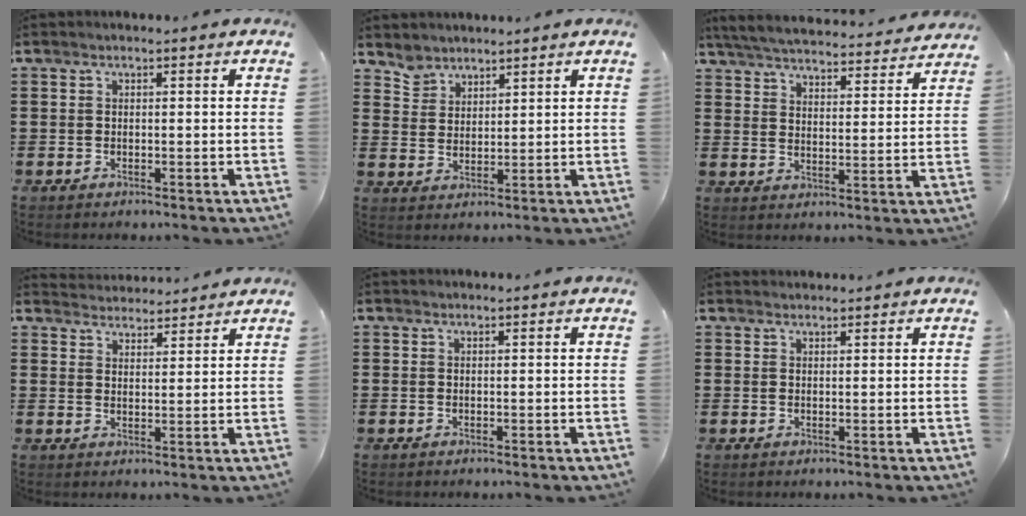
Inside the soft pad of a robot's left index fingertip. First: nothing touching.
{"total": 3.8, "force": [3.4, 1.6, -0.3], "torque": [-0.009, -0.003, 0.067]}
{"total": 5.2, "force": [5.1, -0.1, 0.9], "torque": [-0.042, -0.036, 0.086]}
{"total": 3.1, "force": [3.1, 0.4, -0.5], "torque": [-0.001, -0.010, 0.058]}
{"total": 0.0}
{"total": 1.1, "force": [1.0, 0.2, 0.0], "torque": [-0.001, 0.000, 0.021]}